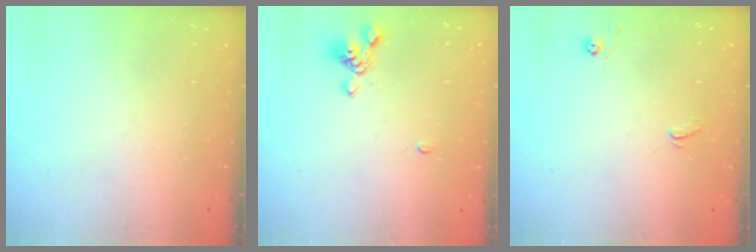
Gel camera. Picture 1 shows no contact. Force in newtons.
{"total": 2.6, "press": 2.5, "slide": 0.9}
{"total": 2.9, "press": 2.9, "slide": 0.3}